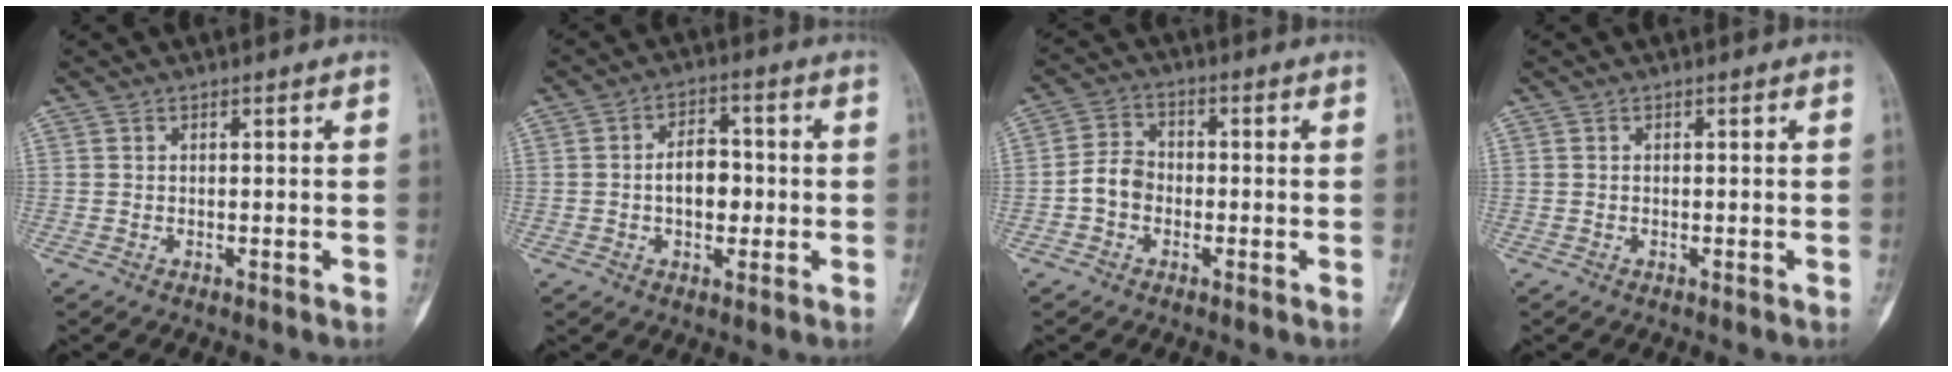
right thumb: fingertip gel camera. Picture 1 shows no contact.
{"total": 7.0, "force": [-0.6, 4.6, 5.3], "torque": [-0.062, 0.015, -0.014]}
{"total": 5.4, "force": [-1.5, 4.3, 2.9], "torque": [-0.042, 0.022, -0.038]}
{"total": 0.0}